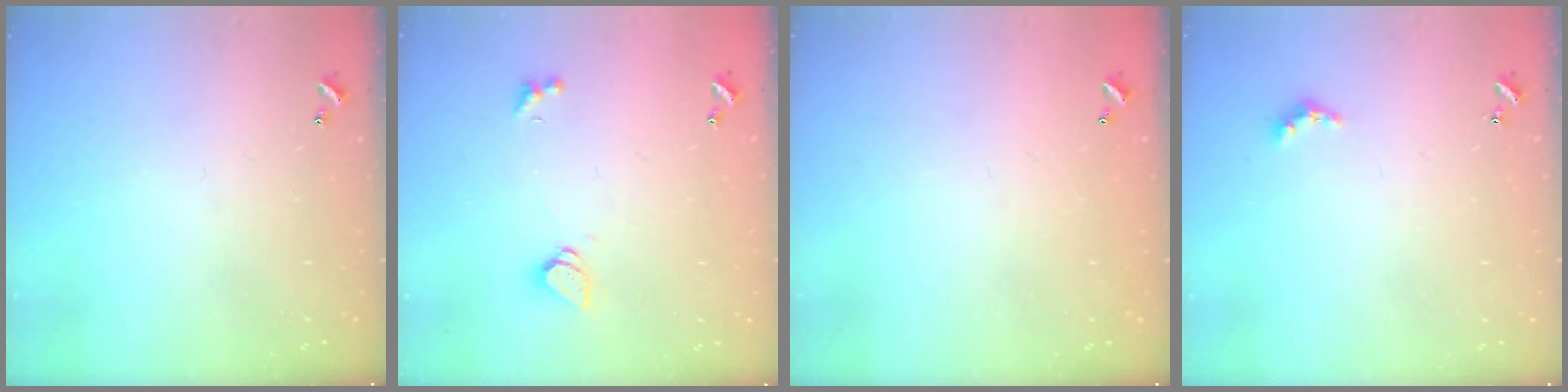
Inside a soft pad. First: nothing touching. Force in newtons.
{"total": 1.8, "press": 1.8, "slide": 0.5}
{"total": 2.8, "press": 2.8, "slide": 0.1}
{"total": 2.4, "press": 2.3, "slide": 0.5}